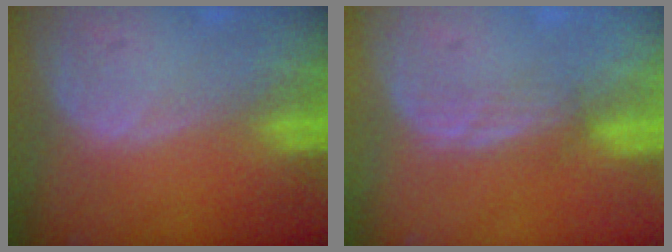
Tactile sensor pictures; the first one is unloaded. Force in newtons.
{"total": 2.2, "press": 2.1, "slide": 0.2}